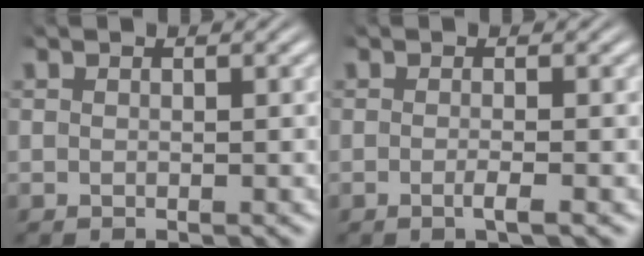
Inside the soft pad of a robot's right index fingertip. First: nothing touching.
{"total": 1.4, "force": [-0.8, -0.1, 1.1], "torque": [-0.021, -0.002, -0.017]}